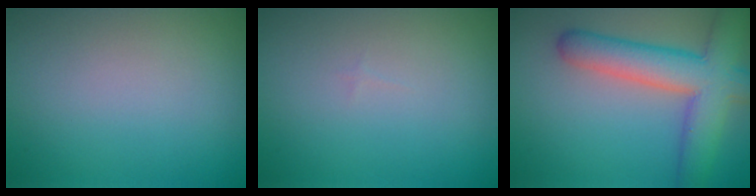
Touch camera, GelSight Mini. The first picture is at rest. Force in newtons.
{"total": 0.0}
{"total": 7.7, "press": 7.7, "slide": 0.5}